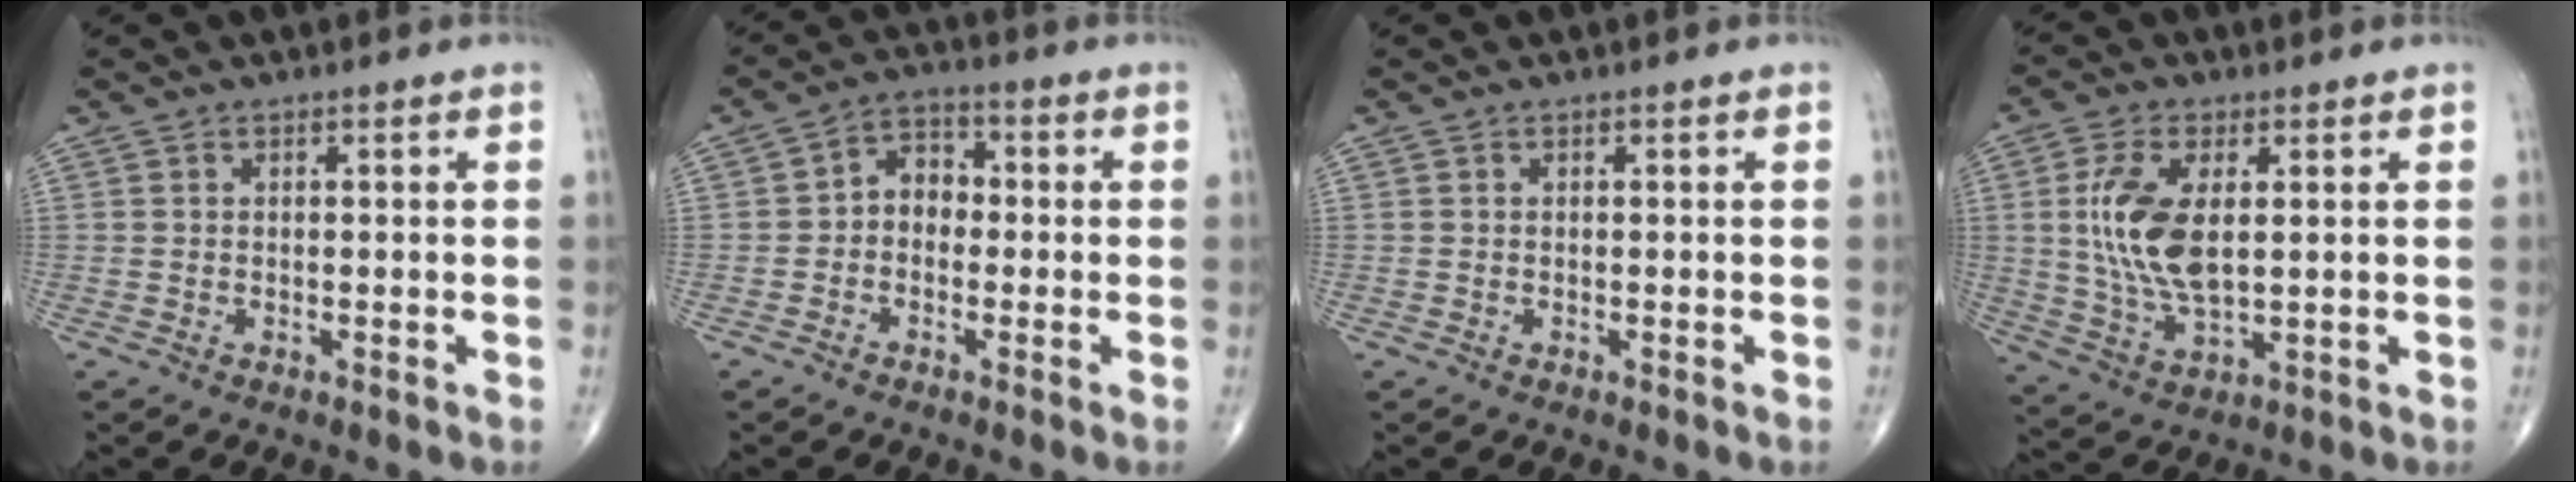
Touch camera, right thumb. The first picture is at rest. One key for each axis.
{"total": 5.4, "fx": -0.7, "fy": 4.2, "fz": 3.4, "tx": -0.031, "ty": 0.024, "tz": -0.028}
{"total": 0.0}
{"total": 12.5, "fx": 1.9, "fy": 6.1, "fz": 10.8, "tx": -0.221, "ty": -0.011, "tz": 0.043}